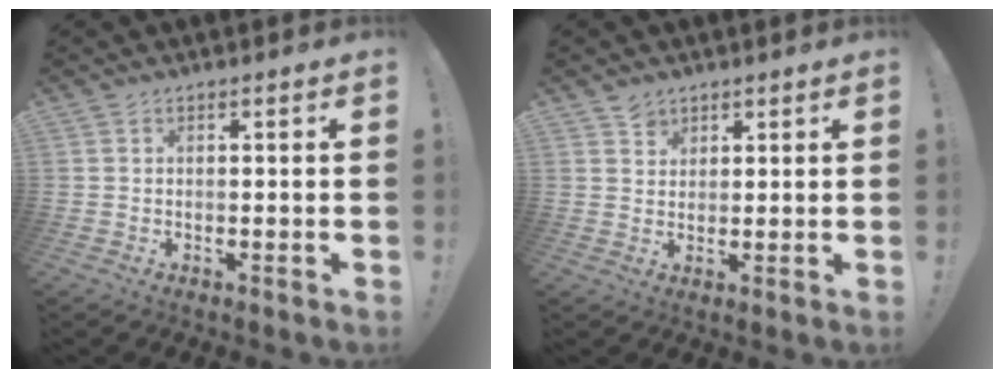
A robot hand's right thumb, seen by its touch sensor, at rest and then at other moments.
{"total": 3.2, "force": [2.4, 2.0, 0.4], "torque": [0.005, -0.016, 0.042]}